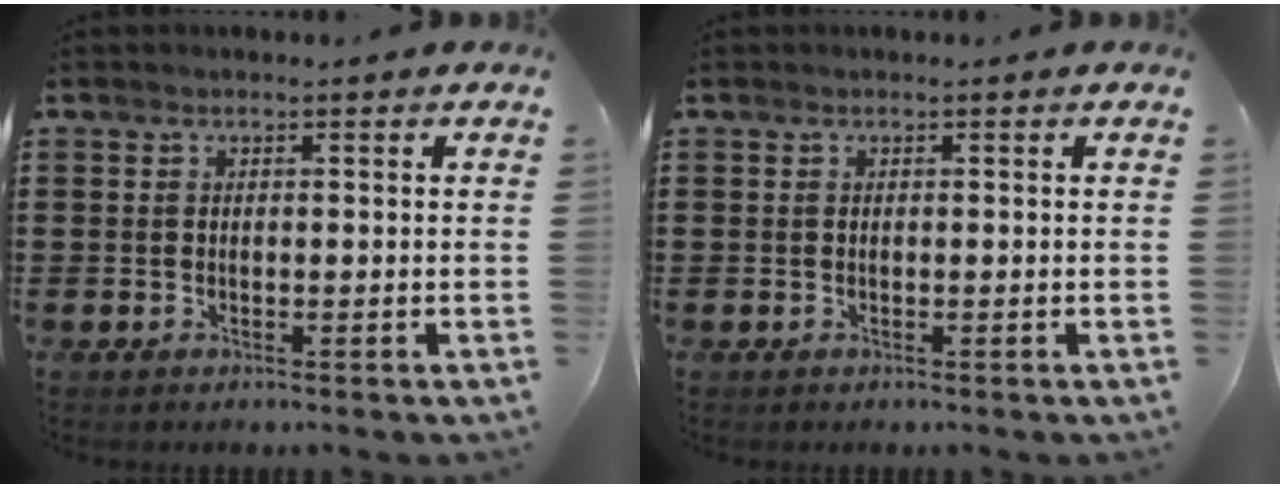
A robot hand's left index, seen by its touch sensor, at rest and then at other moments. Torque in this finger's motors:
{"motor_torque": [0.00, 0.03, -0.02, 0.00]}